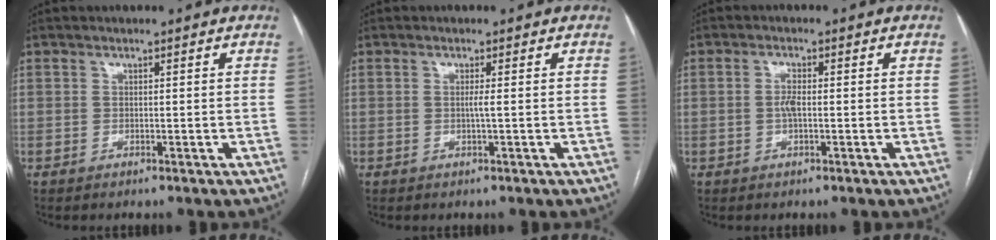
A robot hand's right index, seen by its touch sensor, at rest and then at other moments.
{"total": 1.1, "force": [0.0, -0.3, 1.0], "torque": [-0.019, 0.000, -0.003]}
{"total": 2.2, "force": [-0.3, 0.6, 2.1], "torque": [-0.047, 0.002, -0.004]}